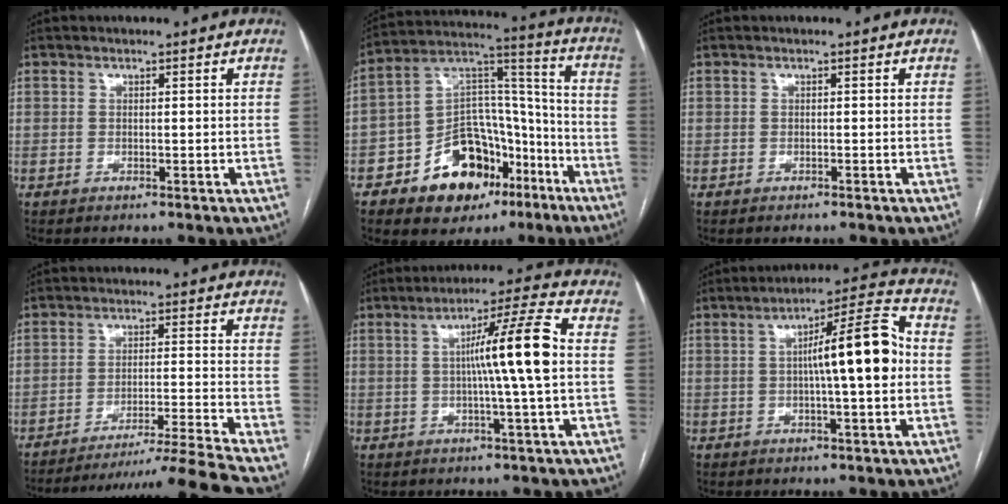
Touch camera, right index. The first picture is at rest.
{"total": 17.3, "force": [-9.2, 10.5, 10.3], "torque": [-0.157, 0.048, -0.139]}
{"total": 0.0}
{"total": 15.2, "force": [-13.8, -5.2, 3.9], "torque": [-0.035, -0.021, -0.209]}
{"total": 10.4, "force": [0.5, -1.4, 10.3], "torque": [-0.165, 0.007, 0.005]}
{"total": 11.7, "force": [0.2, 0.9, 11.7], "torque": [-0.179, 0.023, -0.002]}